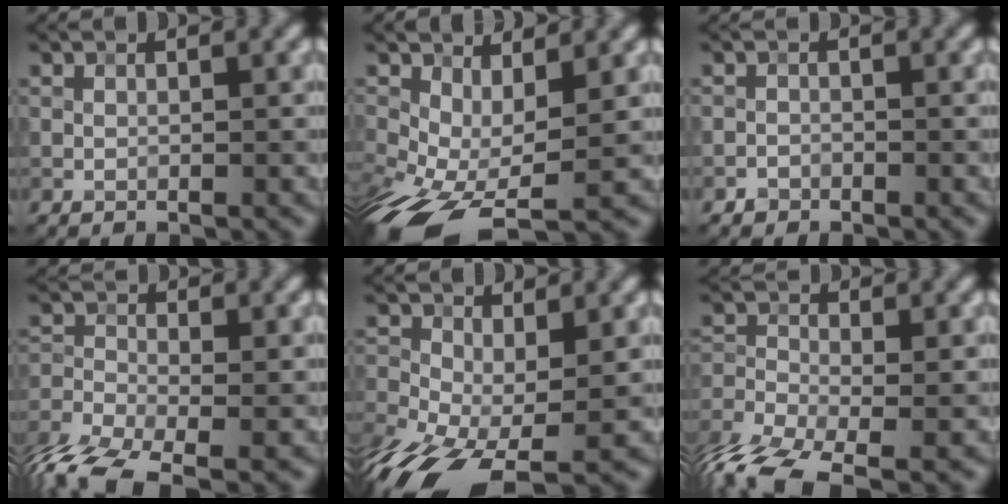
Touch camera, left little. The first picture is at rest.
{"total": 8.1, "force": [-1.9, 4.5, 6.5], "torque": [-0.154, -0.036, -0.017]}
{"total": 0.8, "force": [-0.6, 0.4, -0.4], "torque": [0.015, 0.003, -0.010]}
{"total": 7.4, "force": [-5.8, 2.3, 4.0], "torque": [-0.093, -0.026, -0.121]}
{"total": 10.5, "force": [-5.0, 5.1, 7.6], "torque": [-0.175, -0.046, -0.081]}
{"total": 8.3, "force": [-6.3, 2.8, 4.6], "torque": [-0.106, -0.025, -0.129]}